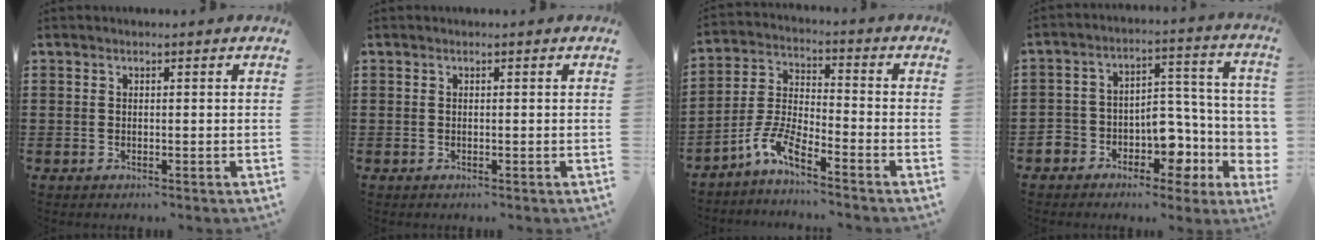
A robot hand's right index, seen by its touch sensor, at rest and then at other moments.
{"total": 0.0}
{"total": 6.3, "force": [-5.2, 0.9, 3.4], "torque": [-0.094, -0.010, -0.107]}
{"total": 7.6, "force": [-2.8, 6.2, 3.3], "torque": [-0.056, -0.012, -0.045]}